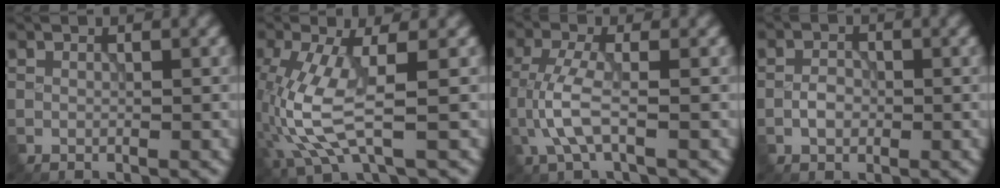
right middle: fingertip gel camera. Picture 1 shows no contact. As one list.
[{"total": 6.3, "force": [-0.9, 1.8, 5.9], "torque": [-0.155, -0.005, -0.013]}, {"total": 3.7, "force": [-1.1, 1.0, 3.4], "torque": [-0.082, 0.003, -0.027]}, {"total": 1.8, "force": [-0.5, 1.2, 1.2], "torque": [-0.021, 0.005, -0.014]}]